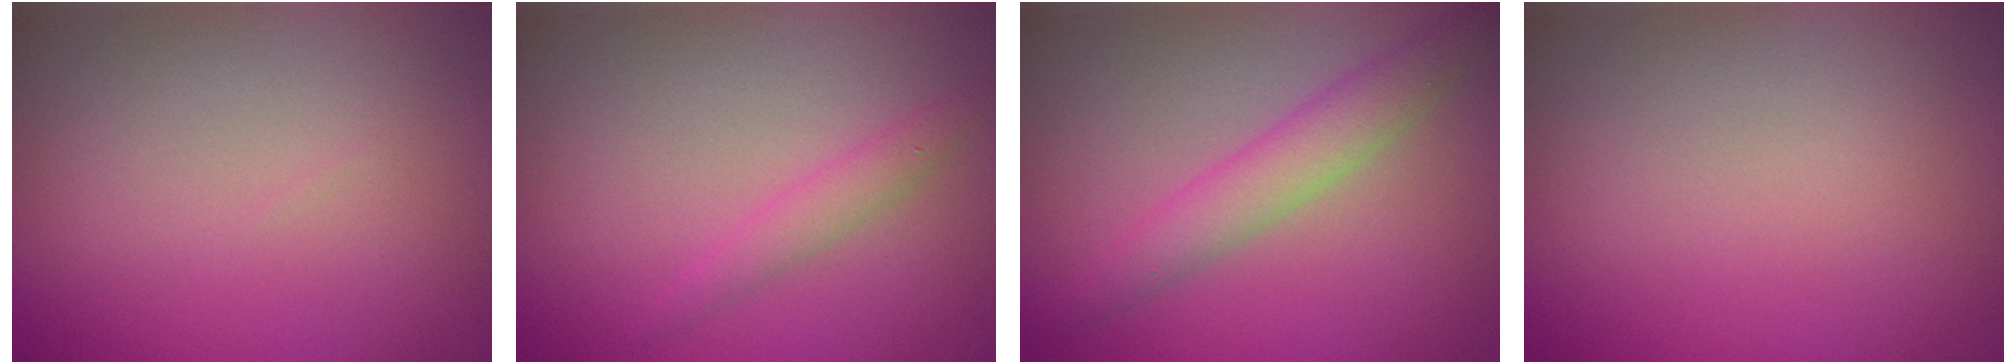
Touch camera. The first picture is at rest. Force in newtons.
{"total": 1.5, "press": 1.4, "slide": 0.1}
{"total": 3.3, "press": 3.3, "slide": 0.0}
{"total": 0.0}